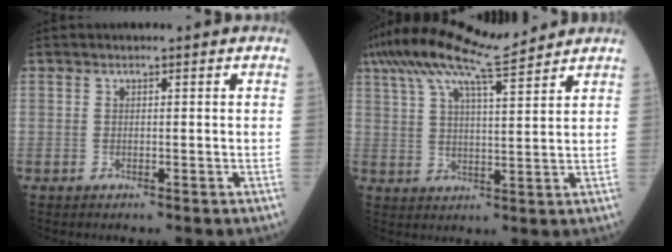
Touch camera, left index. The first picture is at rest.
{"total": 13.2, "force": [11.0, 0.7, 7.3], "torque": [-0.146, 0.026, 0.184]}